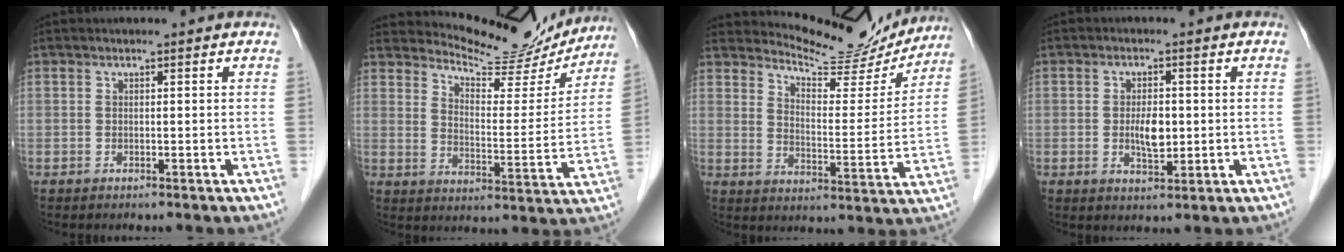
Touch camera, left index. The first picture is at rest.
{"total": 14.4, "force": [14.0, 2.3, 2.1], "torque": [-0.034, -0.037, 0.185]}
{"total": 13.5, "force": [13.3, 2.0, 1.7], "torque": [-0.029, -0.034, 0.177]}
{"total": 4.1, "force": [-0.2, 1.8, 3.7], "torque": [-0.069, -0.003, 0.001]}